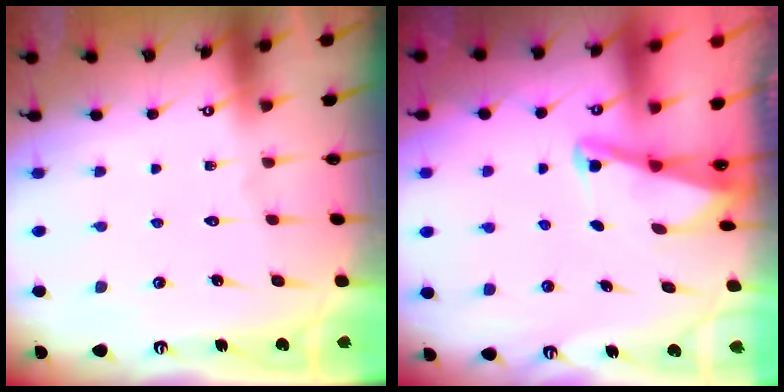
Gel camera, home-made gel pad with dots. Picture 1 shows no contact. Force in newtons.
{"total": 2.1, "press": 2.1, "slide": 0.4}